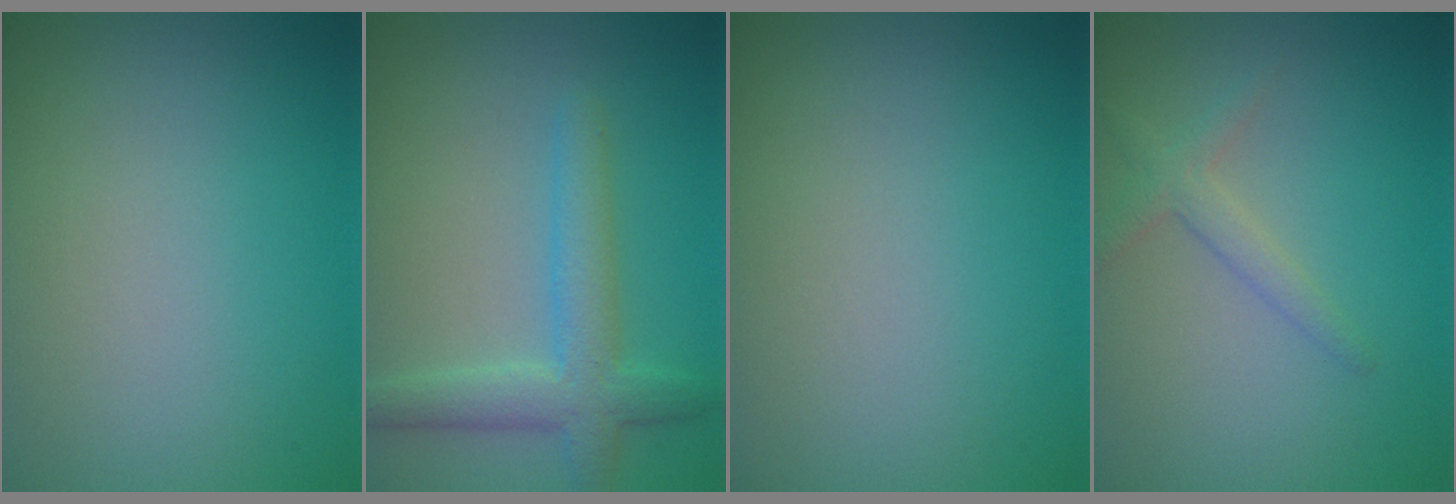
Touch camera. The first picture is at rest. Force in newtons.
{"total": 2.9, "press": 2.9, "slide": 0.1}
{"total": 0.0}
{"total": 1.8, "press": 1.8, "slide": 0.1}